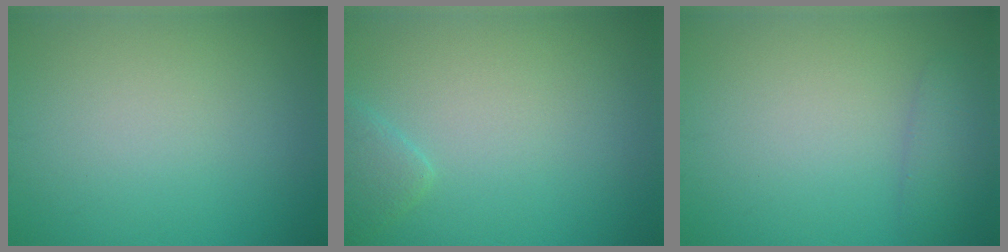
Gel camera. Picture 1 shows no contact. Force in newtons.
{"total": 1.5, "press": 1.5, "slide": 0.1}
{"total": 1.7, "press": 1.6, "slide": 0.2}